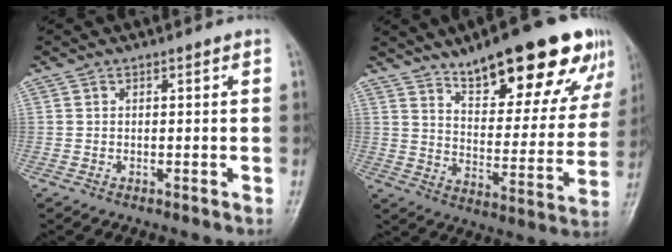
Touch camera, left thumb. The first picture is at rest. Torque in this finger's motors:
{"motor_torque": [0.80, 0.41, 1.64, -1.13, 0.19]}